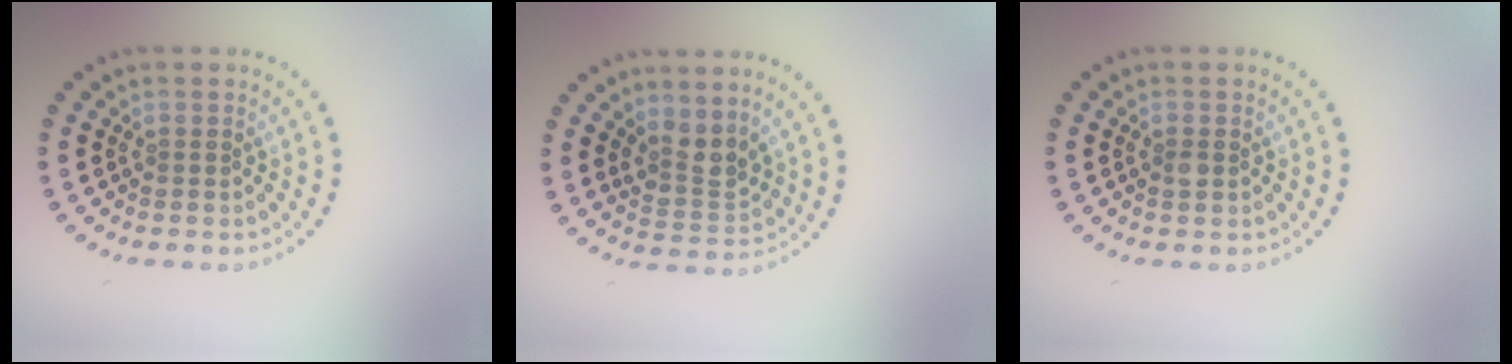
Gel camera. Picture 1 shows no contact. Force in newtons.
{"total": 2.5, "press": 1.9, "slide": 1.6}
{"total": 0.9, "press": 0.9, "slide": 0.1}